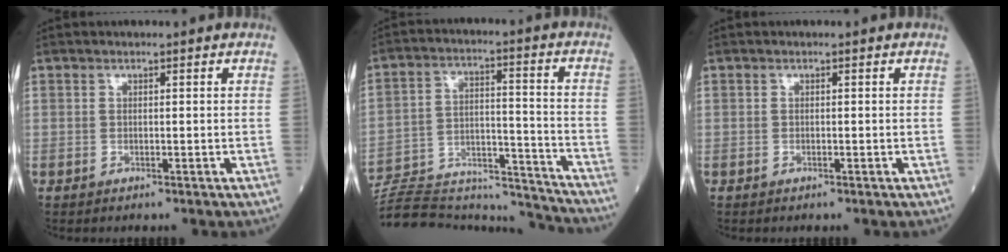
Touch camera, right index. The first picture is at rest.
{"total": 22.3, "force": [-21.4, 3.6, 5.1], "torque": [-0.112, 0.021, -0.323]}
{"total": 0.0}